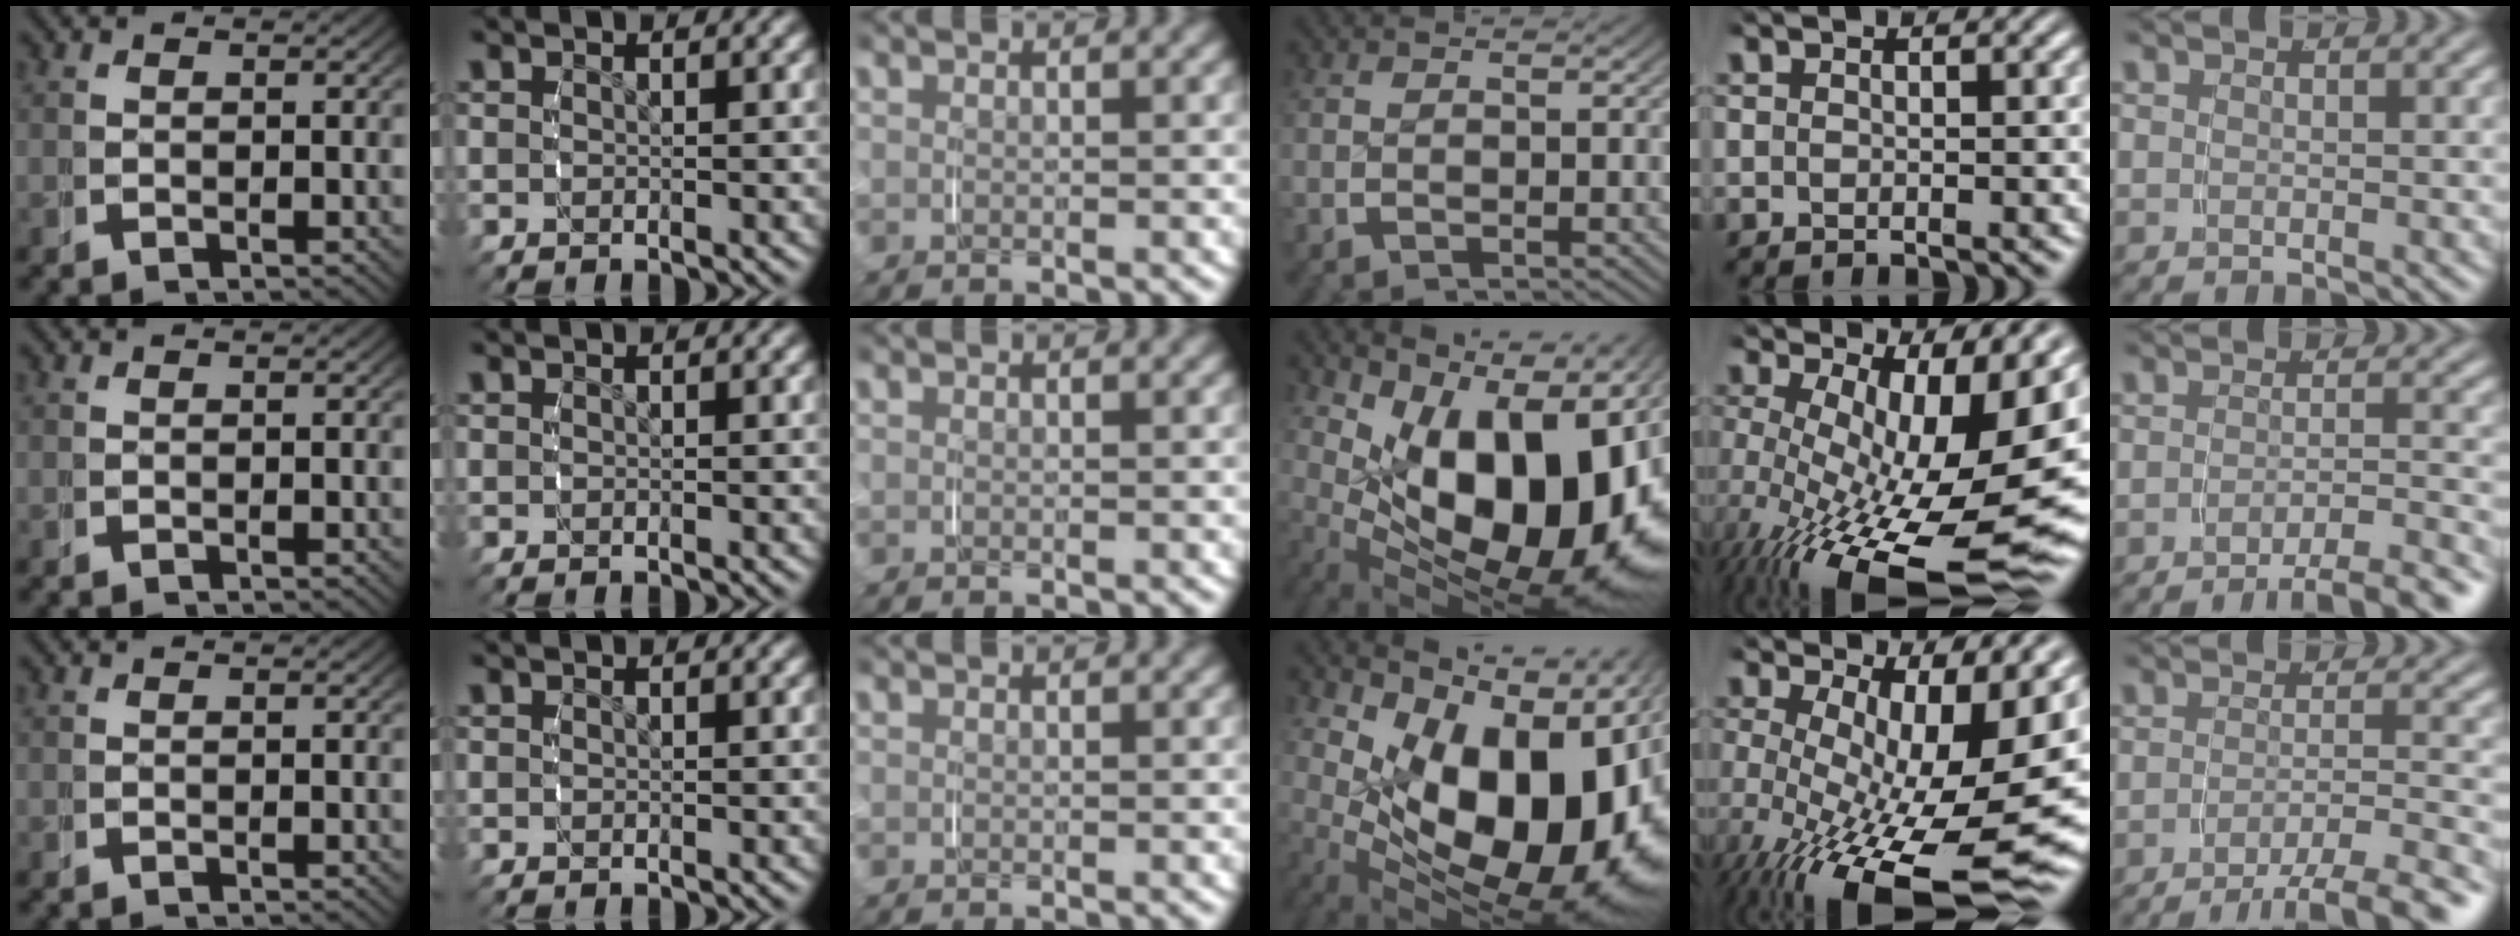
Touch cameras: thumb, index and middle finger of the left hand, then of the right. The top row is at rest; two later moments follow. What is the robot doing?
{"motion": "grasp_and_lifting", "object": "plastic wrap"}